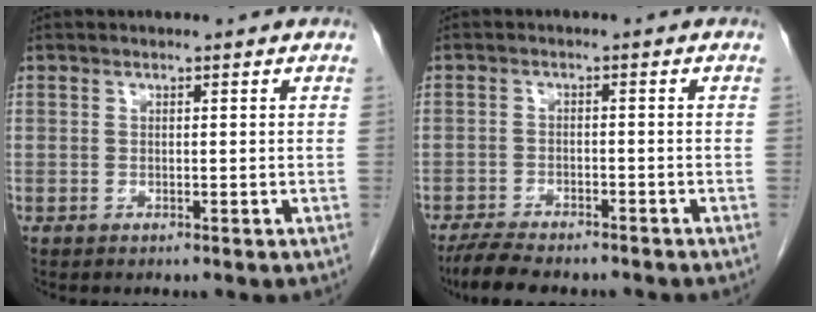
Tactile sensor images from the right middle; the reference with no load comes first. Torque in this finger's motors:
{"motor_torque": [0.02, -0.01, 0.04, 0.06]}